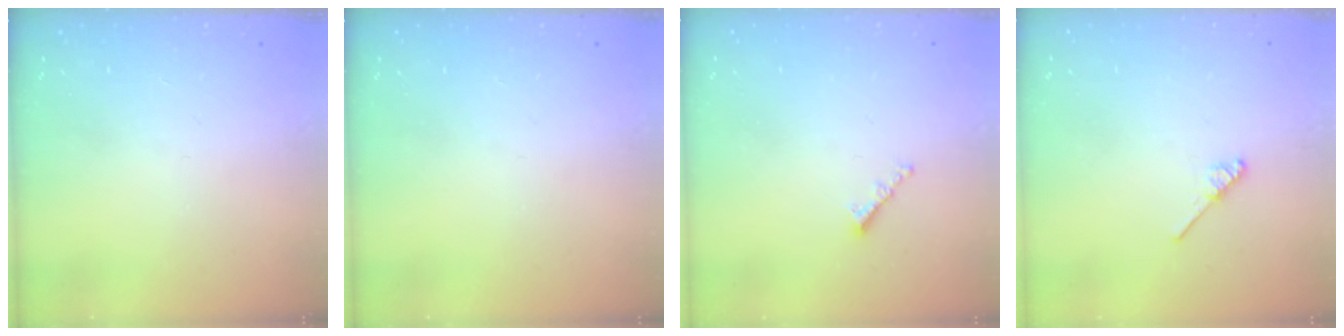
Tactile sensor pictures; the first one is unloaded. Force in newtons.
{"total": 0.0}
{"total": 1.2, "press": 1.1, "slide": 0.5}
{"total": 4.5, "press": 4.4, "slide": 0.7}